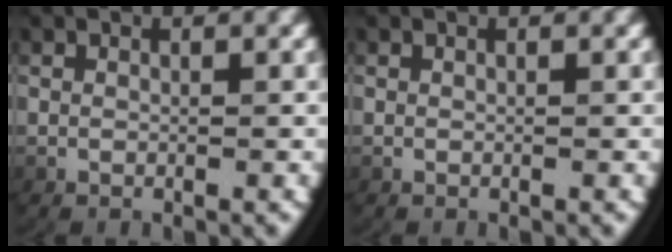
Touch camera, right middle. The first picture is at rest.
{"total": 0.0}